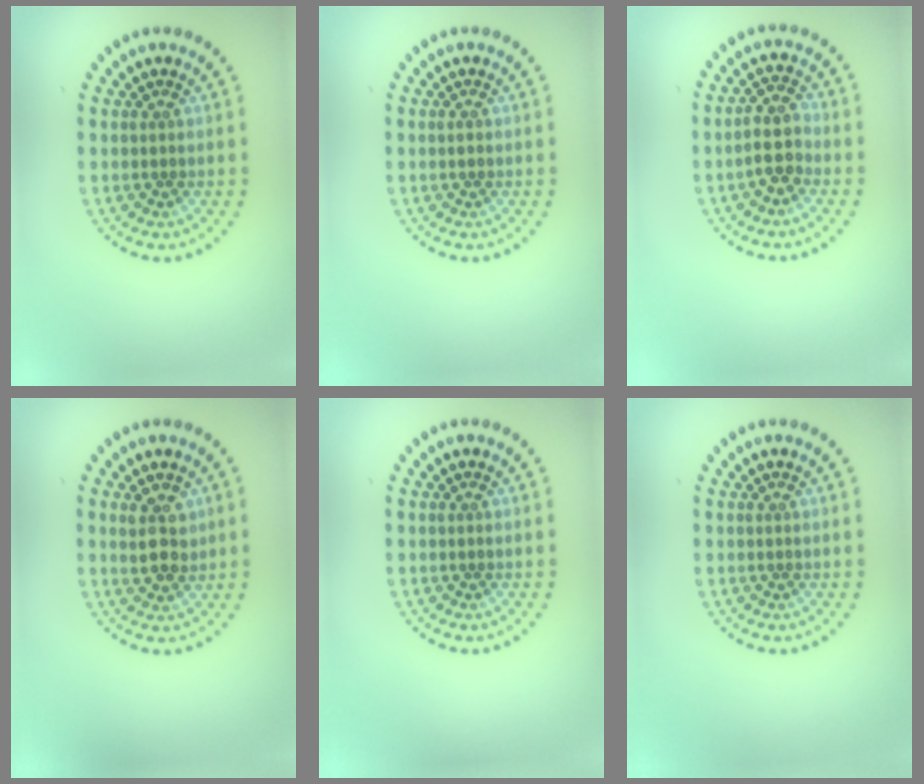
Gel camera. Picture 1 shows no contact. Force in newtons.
{"total": 0.7, "press": 0.7, "slide": 0.1}
{"total": 2.9, "press": 2.6, "slide": 1.4}
{"total": 2.6, "press": 2.4, "slide": 1.0}
{"total": 0.0}
{"total": 0.0}